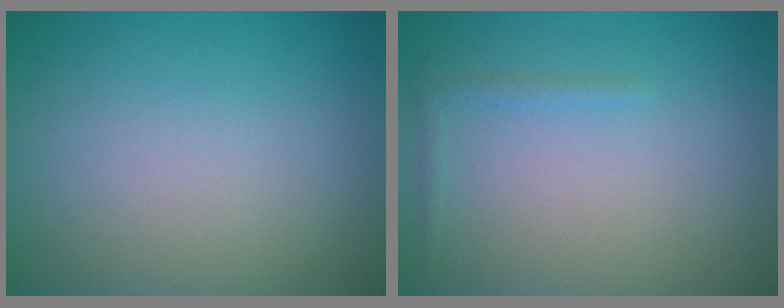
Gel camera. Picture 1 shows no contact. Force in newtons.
{"total": 0.8, "press": 0.8, "slide": 0.1}